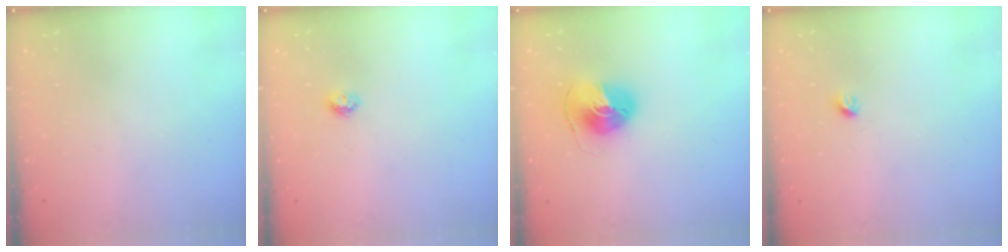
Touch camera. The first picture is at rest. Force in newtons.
{"total": 4.6, "press": 4.6, "slide": 0.5}
{"total": 8.1, "press": 8.1, "slide": 0.1}
{"total": 3.6, "press": 3.5, "slide": 0.6}